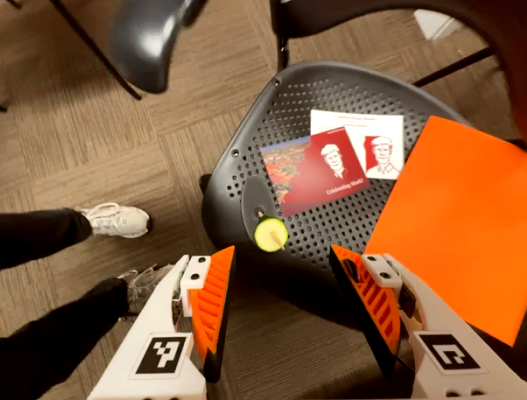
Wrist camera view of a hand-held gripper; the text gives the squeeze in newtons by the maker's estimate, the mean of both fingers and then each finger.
{"total": 0.6, "left": 0.8, "right": 0.5}